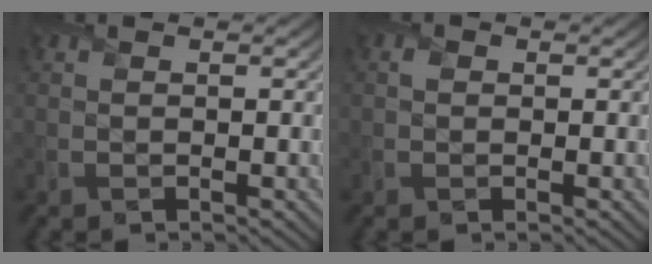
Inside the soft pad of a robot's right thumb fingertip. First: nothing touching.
{"total": 0.8, "force": [0.0, 0.7, 0.3], "torque": [-0.008, -0.001, -0.003]}